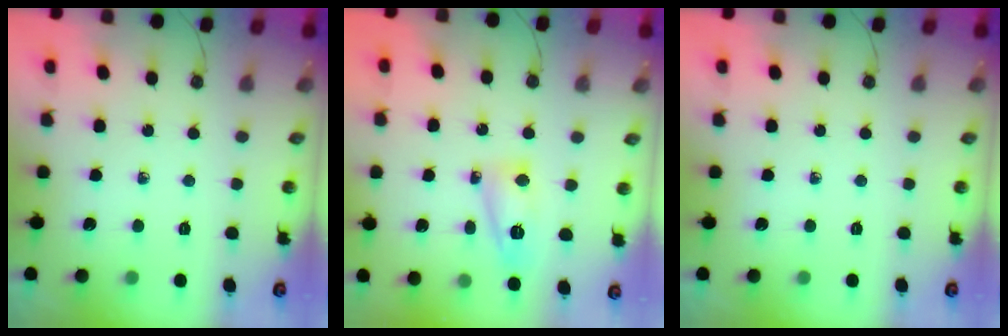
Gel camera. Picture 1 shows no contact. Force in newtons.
{"total": 9.0, "press": 9.0, "slide": 0.6}
{"total": 0.0}